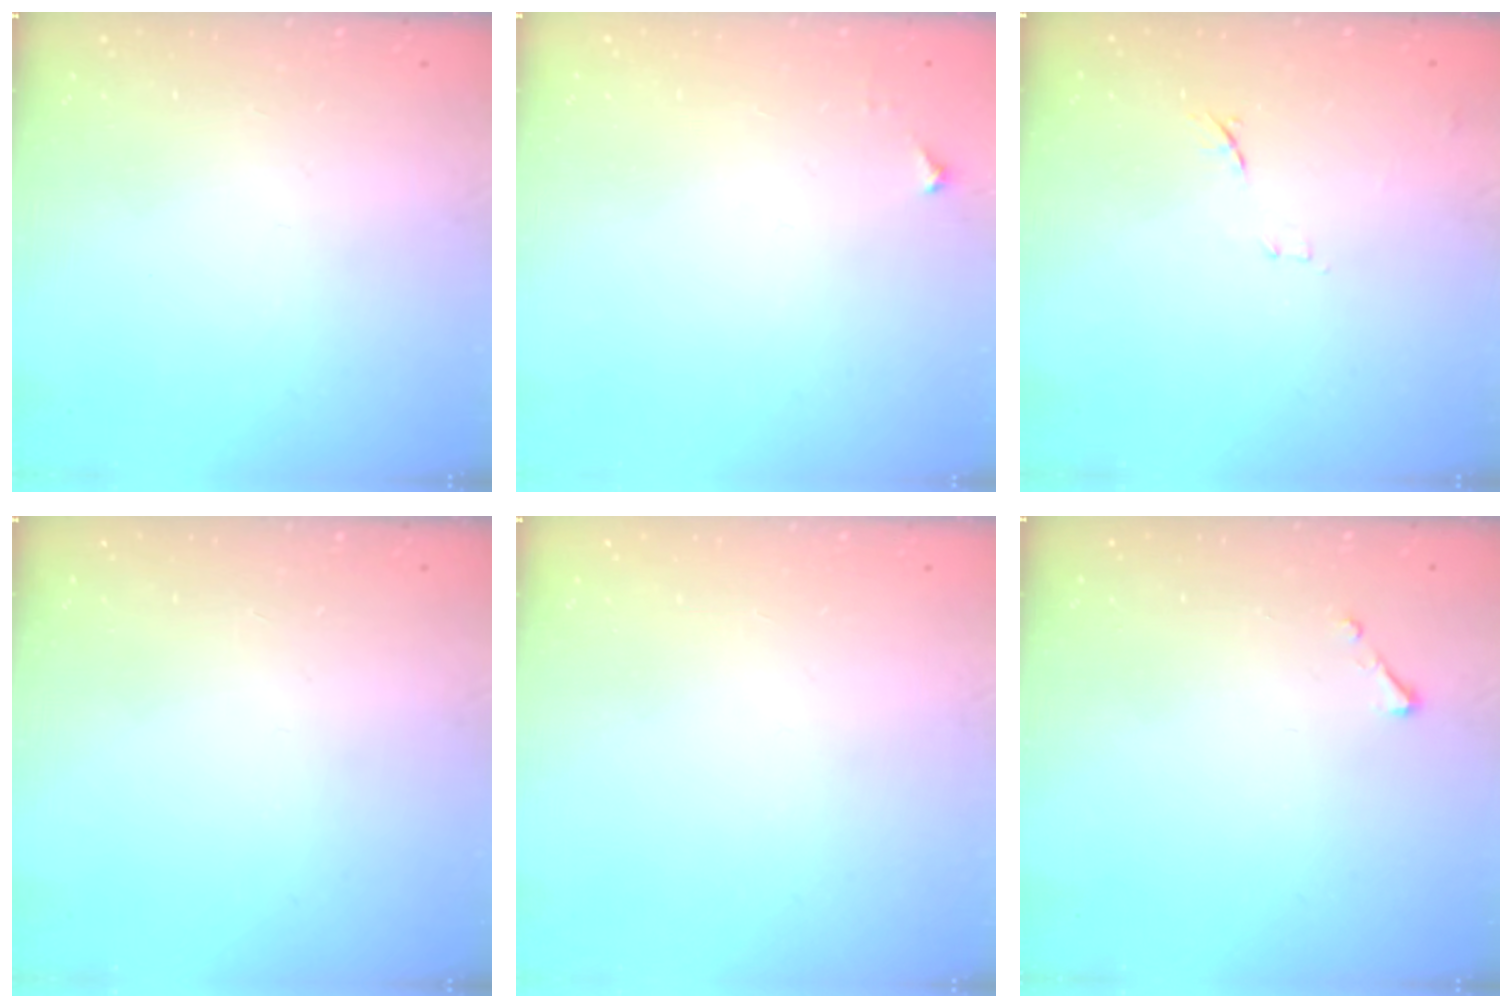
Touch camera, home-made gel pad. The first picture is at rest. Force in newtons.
{"total": 3.4, "press": 3.4, "slide": 0.4}
{"total": 7.5, "press": 7.5, "slide": 0.8}
{"total": 0.0}
{"total": 0.0}
{"total": 2.5, "press": 2.5, "slide": 0.3}